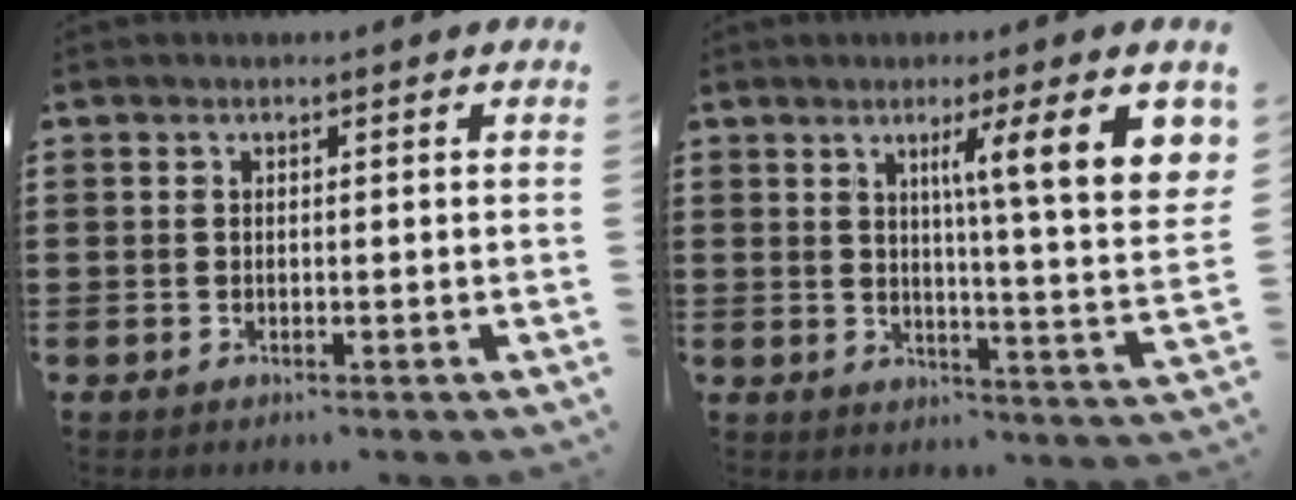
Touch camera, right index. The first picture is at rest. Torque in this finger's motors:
{"motor_torque": [1.30, 0.47, 0.83, 0.07]}